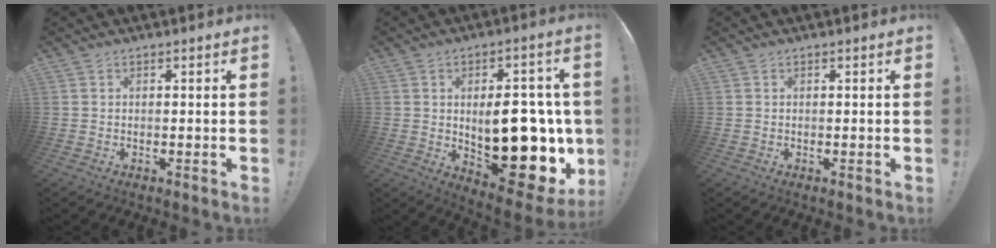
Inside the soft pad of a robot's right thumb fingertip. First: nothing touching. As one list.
[{"total": 20.3, "force": [-0.5, 10.3, 17.5], "torque": [-0.251, -0.009, 0.011]}, {"total": 0.0}]